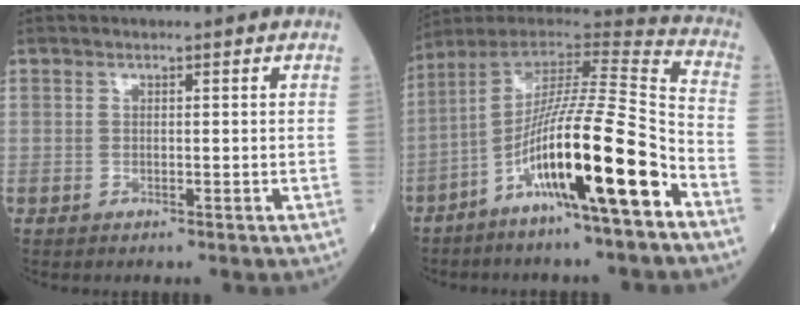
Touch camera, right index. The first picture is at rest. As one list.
[{"total": 18.6, "force": [-8.6, 0.0, 16.5], "torque": [-0.299, -0.015, -0.154]}]